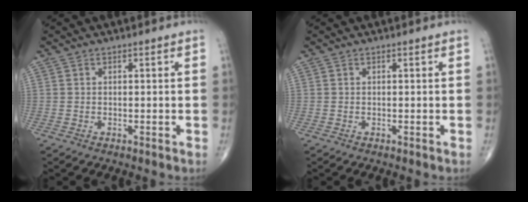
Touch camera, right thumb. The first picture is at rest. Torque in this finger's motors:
{"motor_torque": [0.03, 0.04, 0.00, 0.00, 0.00]}